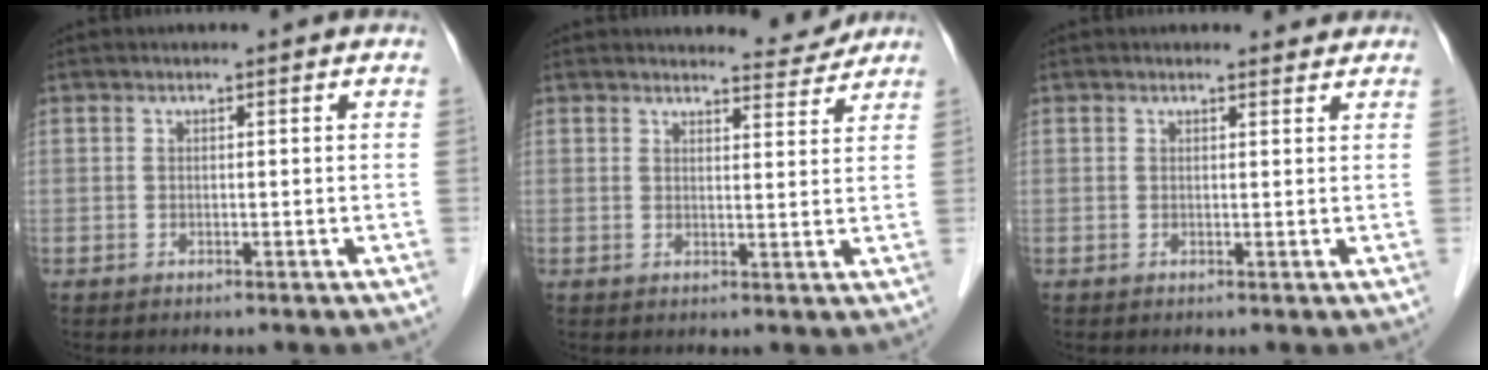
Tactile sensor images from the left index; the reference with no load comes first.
{"total": 3.8, "force": [3.7, 0.3, -0.3], "torque": [-0.003, -0.015, 0.045]}
{"total": 2.2, "force": [2.1, 0.6, 0.0], "torque": [-0.003, 0.000, 0.020]}